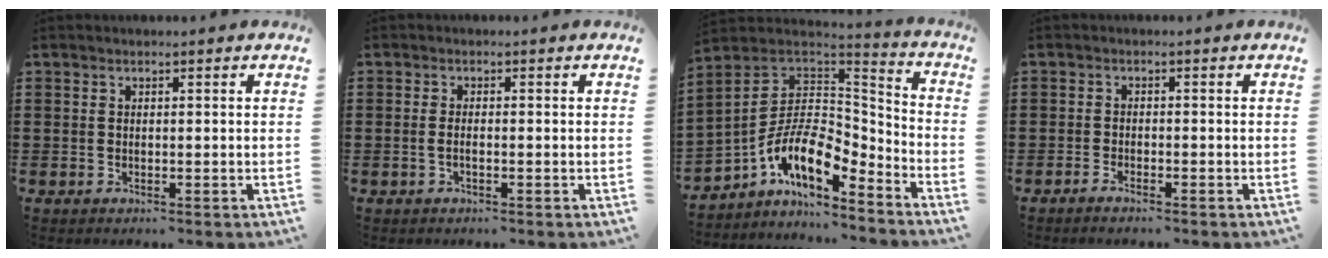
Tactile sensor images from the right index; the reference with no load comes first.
{"total": 1.3, "force": [-0.5, 0.2, 1.2], "torque": [-0.030, -0.004, -0.011]}
{"total": 10.7, "force": [-5.2, 4.9, 7.9], "torque": [-0.181, -0.009, -0.109]}
{"total": 1.0, "force": [-1.0, 0.0, 0.3], "torque": [-0.007, 0.001, -0.018]}